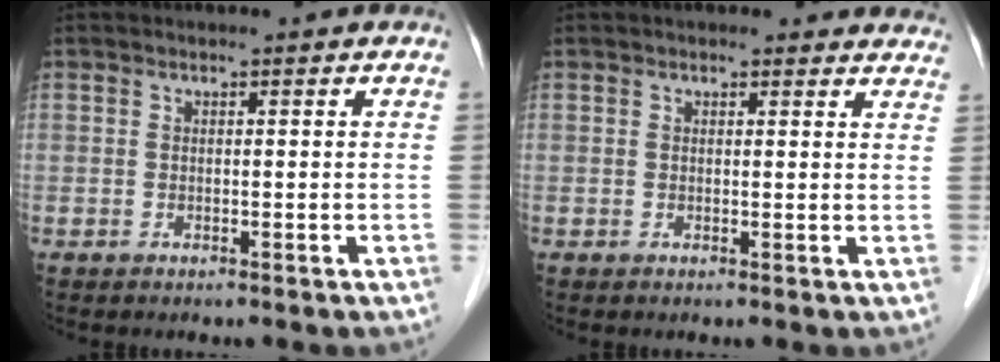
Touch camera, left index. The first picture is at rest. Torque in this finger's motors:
{"motor_torque": [0.28, -0.18, 0.01, 0.00]}